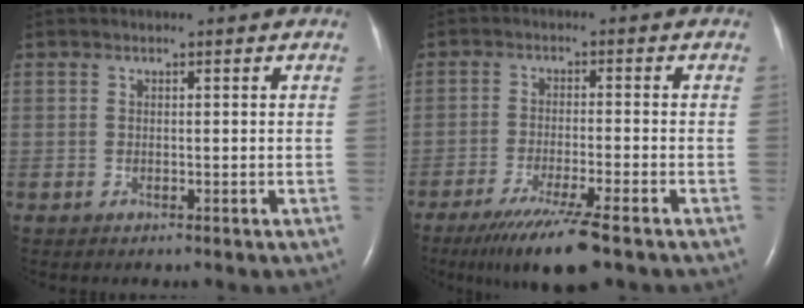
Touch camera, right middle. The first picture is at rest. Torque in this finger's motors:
{"motor_torque": [0.94, -0.75, 0.19, 0.05]}